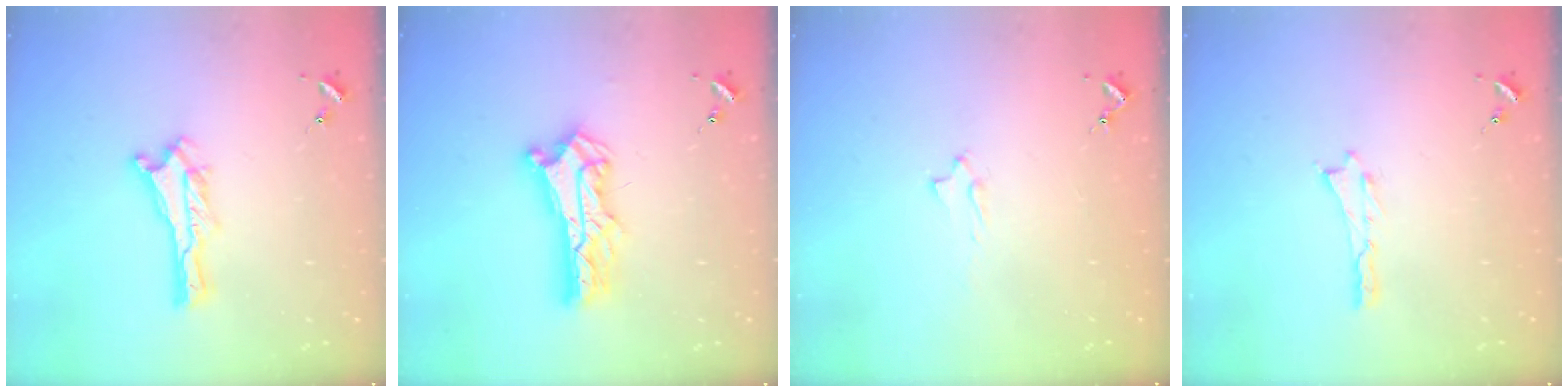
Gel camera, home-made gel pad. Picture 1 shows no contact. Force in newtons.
{"total": 8.8, "press": 8.8, "slide": 0.7}
{"total": 2.0, "press": 2.0, "slide": 0.4}
{"total": 0.0}